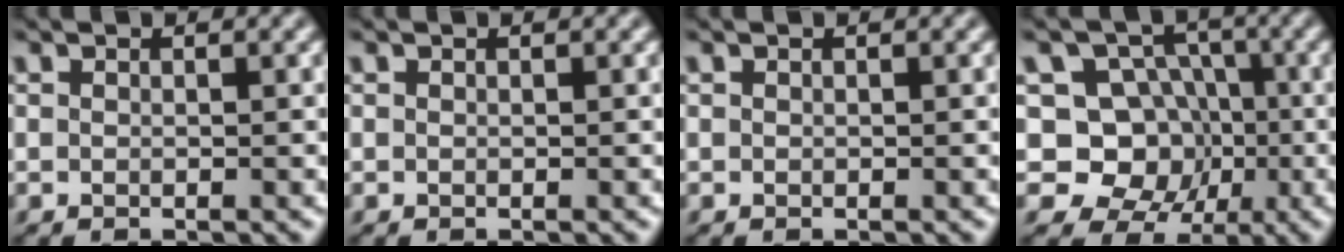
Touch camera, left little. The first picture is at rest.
{"total": 0.0}
{"total": 0.0}
{"total": 8.3, "force": [-1.0, 7.3, 3.8], "torque": [-0.043, 0.006, -0.049]}